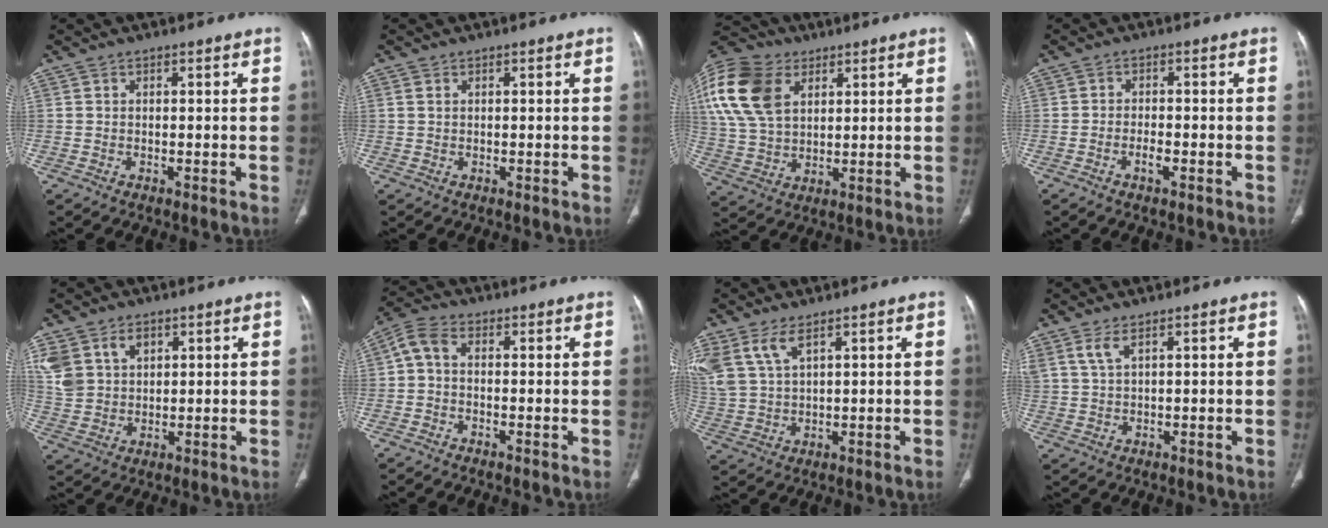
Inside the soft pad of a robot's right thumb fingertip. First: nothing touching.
{"total": 0.9, "force": [0.4, 0.6, 0.6], "torque": [-0.016, 0.005, 0.012]}
{"total": 19.9, "force": [7.5, 13.4, 12.6], "torque": [-0.275, 0.003, 0.142]}
{"total": 2.3, "force": [-1.3, 0.9, 1.7], "torque": [-0.033, 0.010, -0.022]}
{"total": 10.7, "force": [4.9, 7.7, 5.7], "torque": [-0.114, -0.003, 0.110]}
{"total": 4.2, "force": [-0.2, 2.6, 3.3], "torque": [-0.068, 0.015, -0.014]}
{"total": 7.7, "force": [4.6, 3.2, 5.3], "torque": [-0.124, -0.007, 0.107]}
{"total": 3.2, "force": [2.0, 0.8, 2.4], "torque": [-0.059, -0.004, 0.050]}